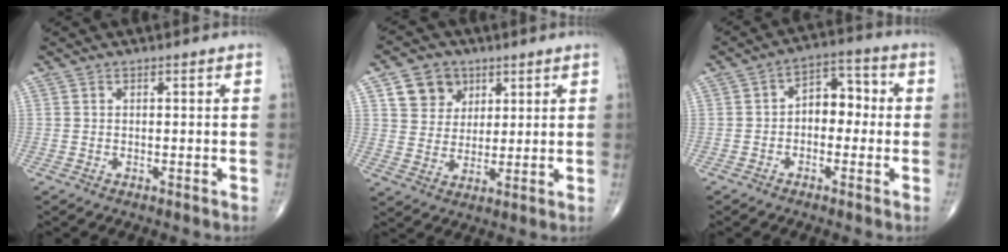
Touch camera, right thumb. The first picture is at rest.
{"total": 8.2, "force": [3.9, 6.8, 2.6], "torque": [-0.012, -0.015, 0.068]}
{"total": 7.1, "force": [-0.5, 4.8, 5.1], "torque": [-0.044, 0.032, -0.023]}